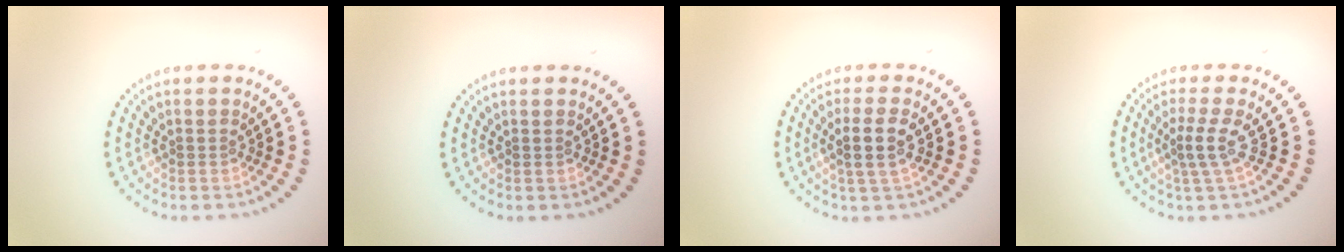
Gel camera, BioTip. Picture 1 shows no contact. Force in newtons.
{"total": 0.0}
{"total": 3.0, "press": 2.7, "slide": 1.3}
{"total": 2.5, "press": 1.7, "slide": 1.8}